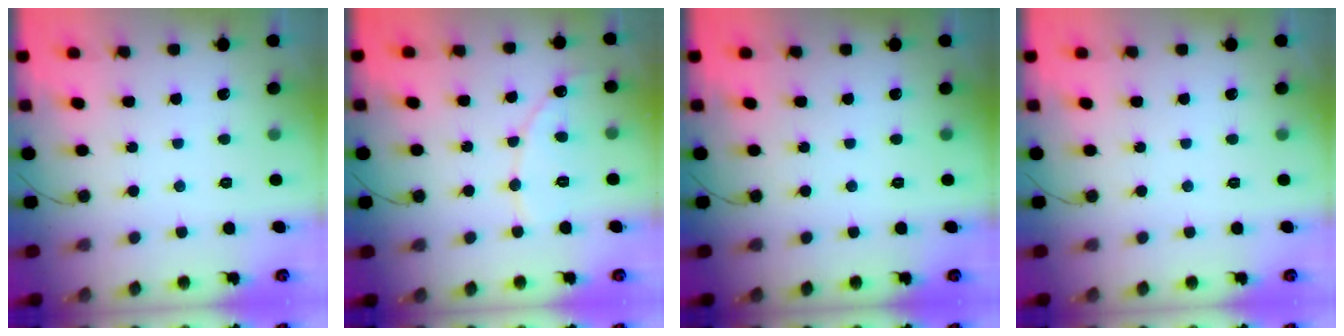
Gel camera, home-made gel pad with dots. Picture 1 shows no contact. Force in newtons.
{"total": 8.8, "press": 8.8, "slide": 0.8}
{"total": 0.0}
{"total": 0.0}